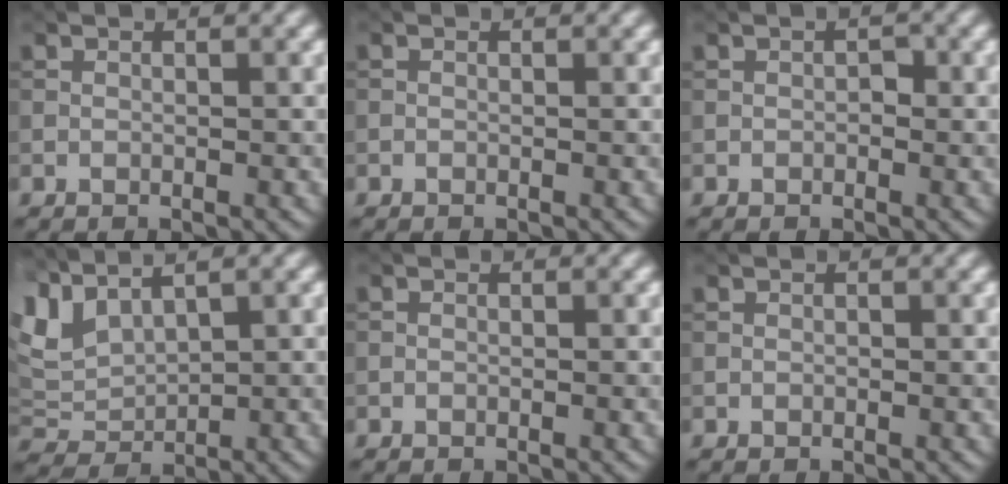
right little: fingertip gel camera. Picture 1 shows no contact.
{"total": 0.0}
{"total": 1.1, "force": [0.1, 0.7, 0.8], "torque": [-0.010, 0.002, 0.000]}
{"total": 4.9, "force": [3.2, 2.3, 2.9], "torque": [-0.073, 0.011, 0.063]}
{"total": 0.0}
{"total": 0.0}